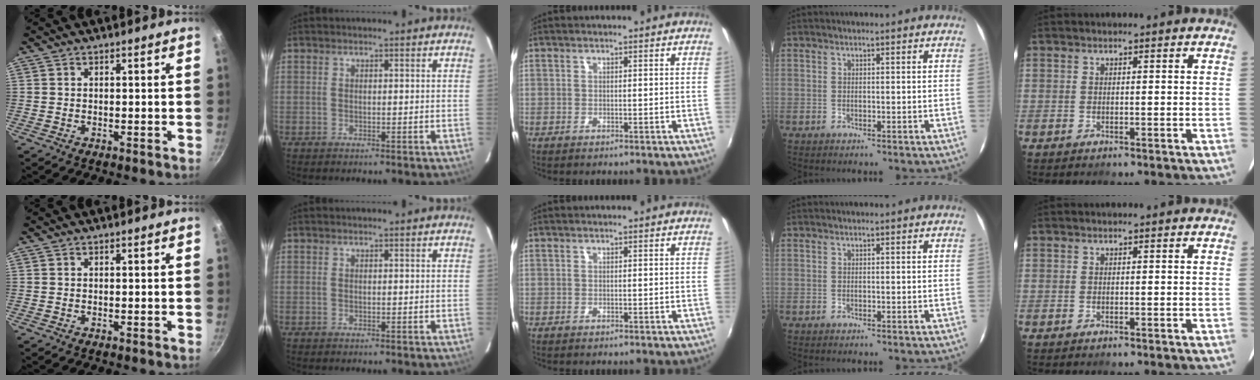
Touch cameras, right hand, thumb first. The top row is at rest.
{}